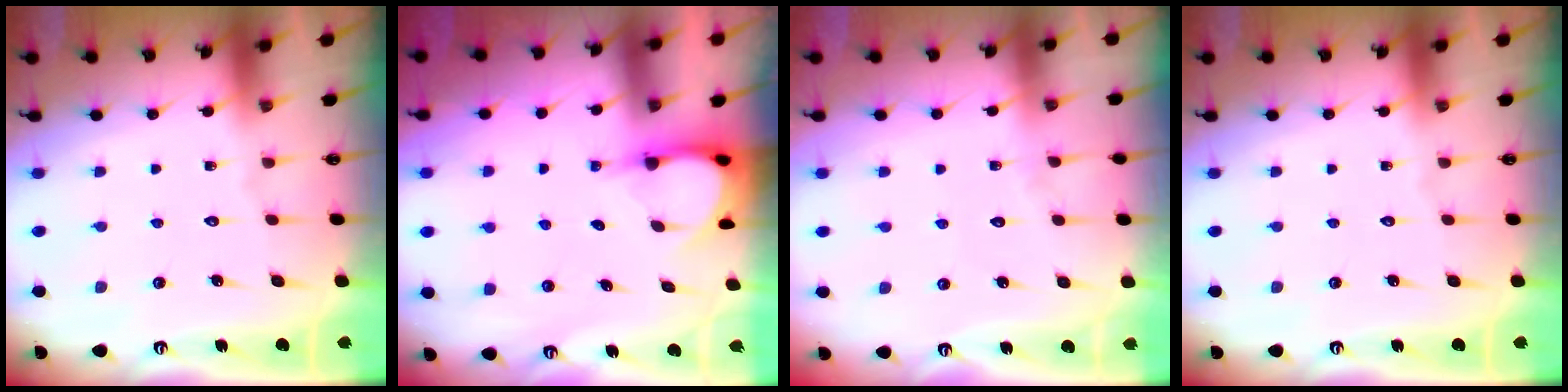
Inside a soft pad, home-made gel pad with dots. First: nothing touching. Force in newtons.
{"total": 3.8, "press": 3.8, "slide": 0.2}
{"total": 4.3, "press": 4.3, "slide": 0.4}
{"total": 0.0}